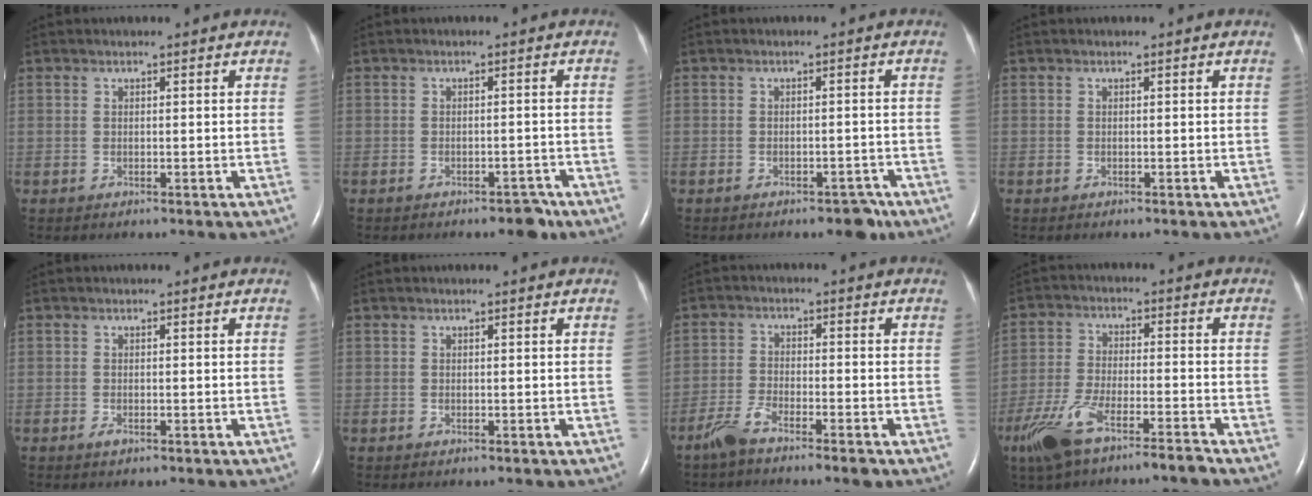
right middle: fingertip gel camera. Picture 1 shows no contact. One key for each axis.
{"total": 3.0, "fx": -2.3, "fy": 1.2, "fz": 1.5, "tx": -0.012, "ty": 0.004, "tz": -0.027}
{"total": 3.3, "fx": -2.5, "fy": 1.6, "fz": 1.6, "tx": -0.009, "ty": 0.006, "tz": -0.027}
{"total": 0.0}
{"total": 0.7, "fx": -0.4, "fy": 0.2, "fz": 0.6, "tx": -0.010, "ty": -0.001, "tz": -0.005}
{"total": 0.0}
{"total": 4.9, "fx": -3.9, "fy": 0.6, "fz": 3.0, "tx": -0.065, "ty": -0.001, "tz": -0.075}
{"total": 9.4, "fx": -6.7, "fy": 1.4, "fz": 6.6, "tx": -0.142, "ty": -0.013, "tz": -0.127}